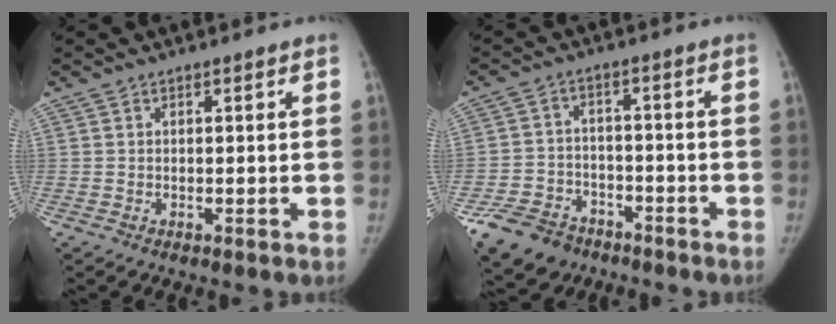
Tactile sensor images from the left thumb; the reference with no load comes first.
{"total": 10.8, "force": [-7.4, 7.1, 3.2], "torque": [-0.058, 0.036, -0.125]}